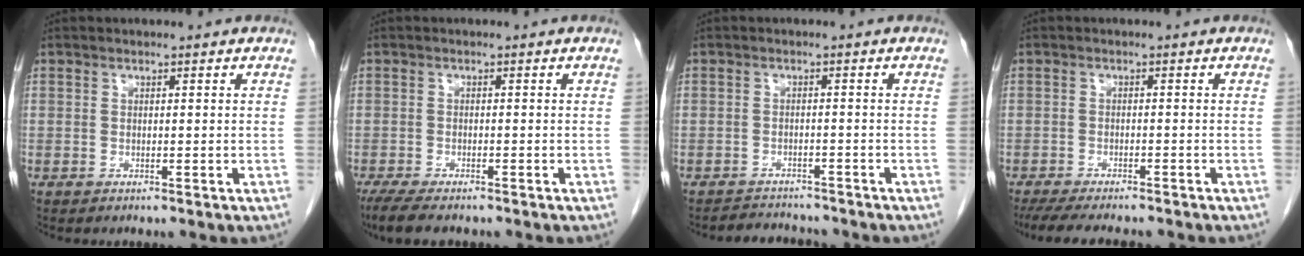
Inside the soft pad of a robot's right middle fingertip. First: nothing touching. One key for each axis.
{"total": 6.3, "fx": -5.1, "fy": 1.6, "fz": 3.5, "tx": -0.063, "ty": -0.015, "tz": -0.079}
{"total": 4.4, "fx": -4.3, "fy": 1.1, "fz": 0.2, "tx": -0.005, "ty": -0.004, "tz": -0.065}
{"total": 10.8, "fx": -9.3, "fy": 2.2, "fz": 5.1, "tx": -0.079, "ty": -0.014, "tz": -0.133}